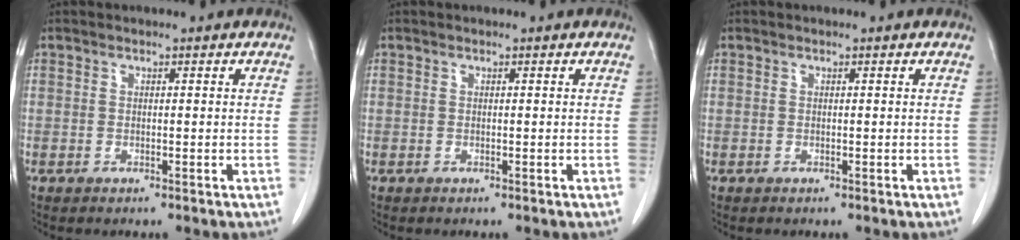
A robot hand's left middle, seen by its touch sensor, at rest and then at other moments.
{"total": 0.0}
{"total": 0.0}